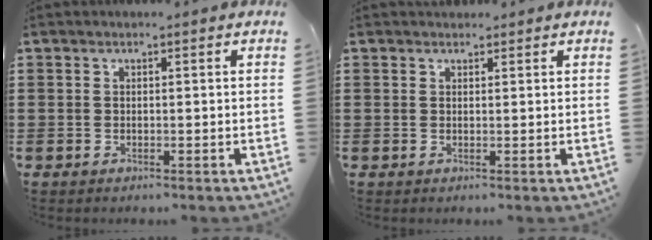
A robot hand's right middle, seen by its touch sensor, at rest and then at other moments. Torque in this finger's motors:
{"motor_torque": [-0.17, -0.17, 0.06, 0.00]}